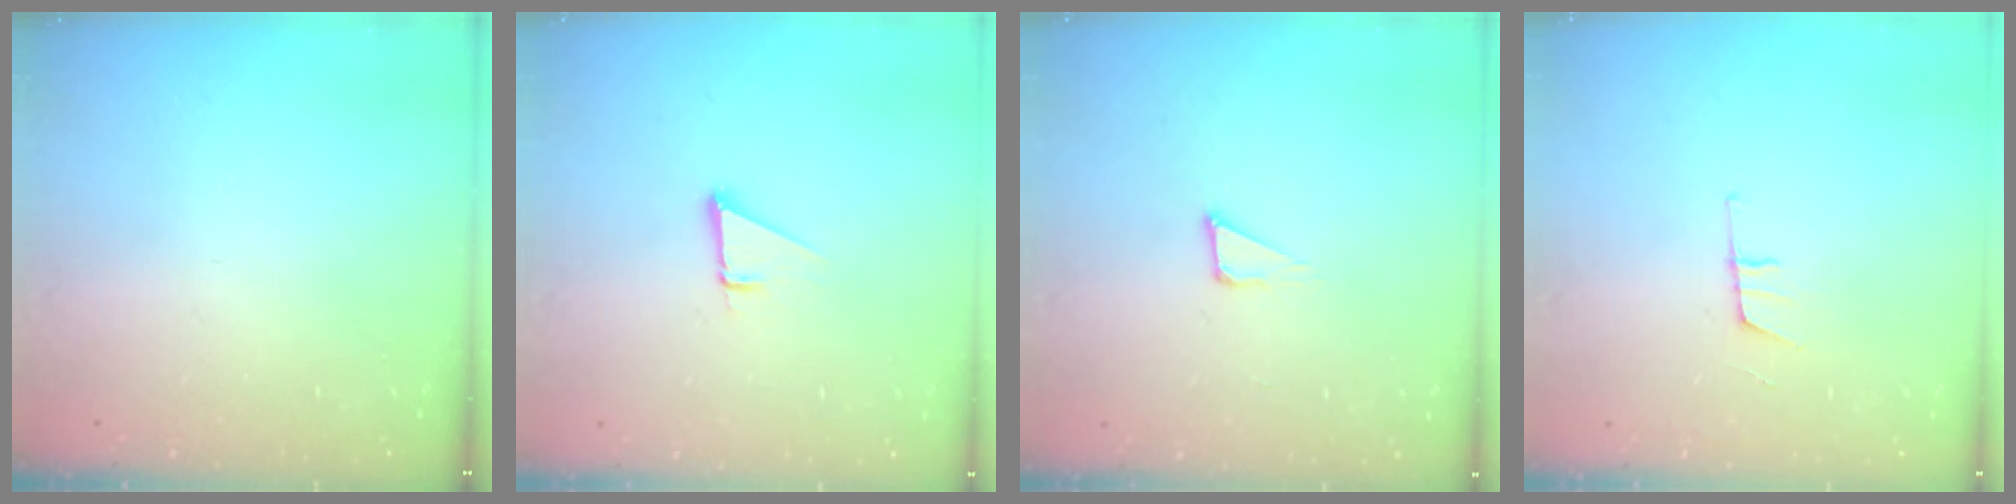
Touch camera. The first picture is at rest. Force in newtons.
{"total": 1.9, "press": 1.9, "slide": 0.0}
{"total": 3.4, "press": 3.3, "slide": 0.9}
{"total": 7.7, "press": 7.2, "slide": 2.8}